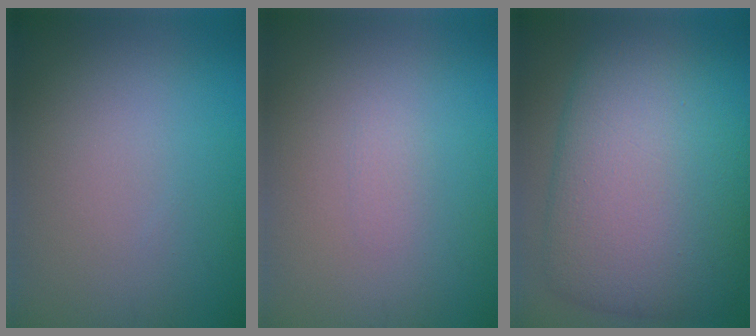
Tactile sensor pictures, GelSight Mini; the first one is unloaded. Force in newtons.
{"total": 0.7, "press": 0.7, "slide": 0.1}
{"total": 12.2, "press": 12.1, "slide": 0.7}